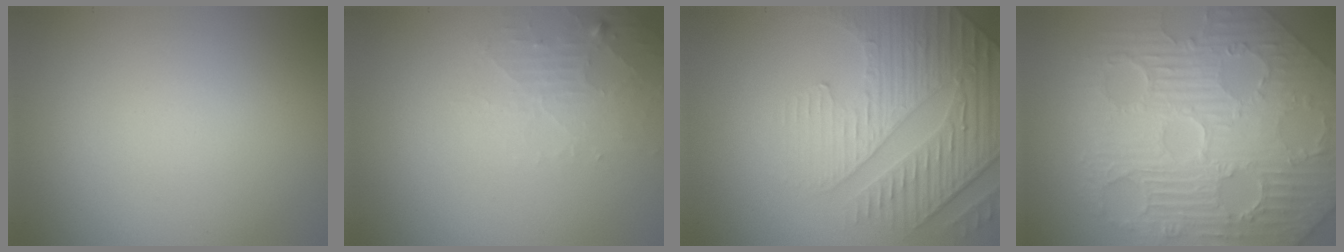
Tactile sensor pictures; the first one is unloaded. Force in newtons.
{"total": 2.2, "press": 2.2, "slide": 0.5}
{"total": 5.5, "press": 5.0, "slide": 2.2}
{"total": 12.0, "press": 8.0, "slide": 8.9}